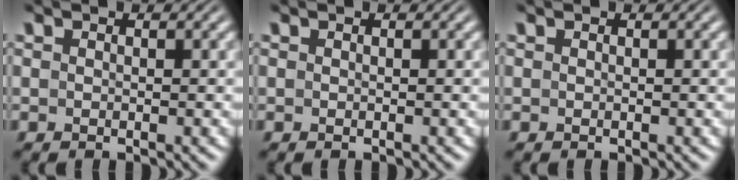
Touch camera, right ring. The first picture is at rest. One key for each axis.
{"total": 0.0}
{"total": 0.0}